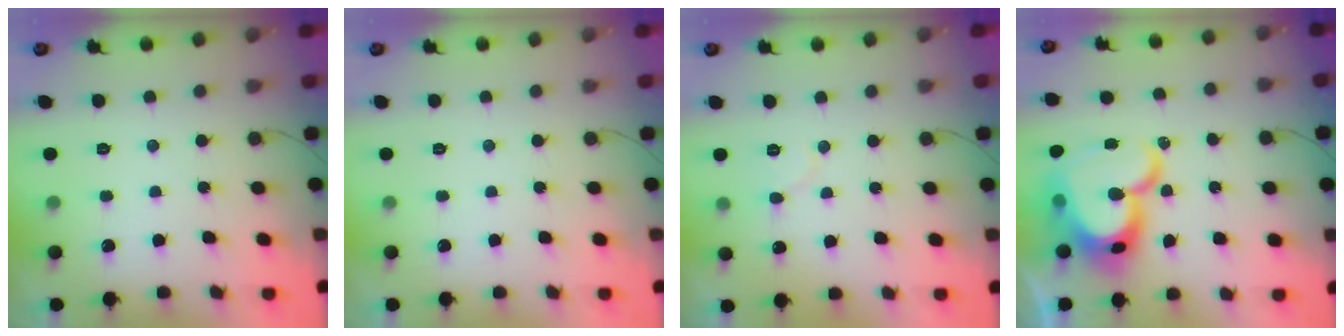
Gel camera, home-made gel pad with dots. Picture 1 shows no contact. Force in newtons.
{"total": 0.0}
{"total": 5.5, "press": 5.5, "slide": 0.5}
{"total": 24.2, "press": 24.2, "slide": 1.6}